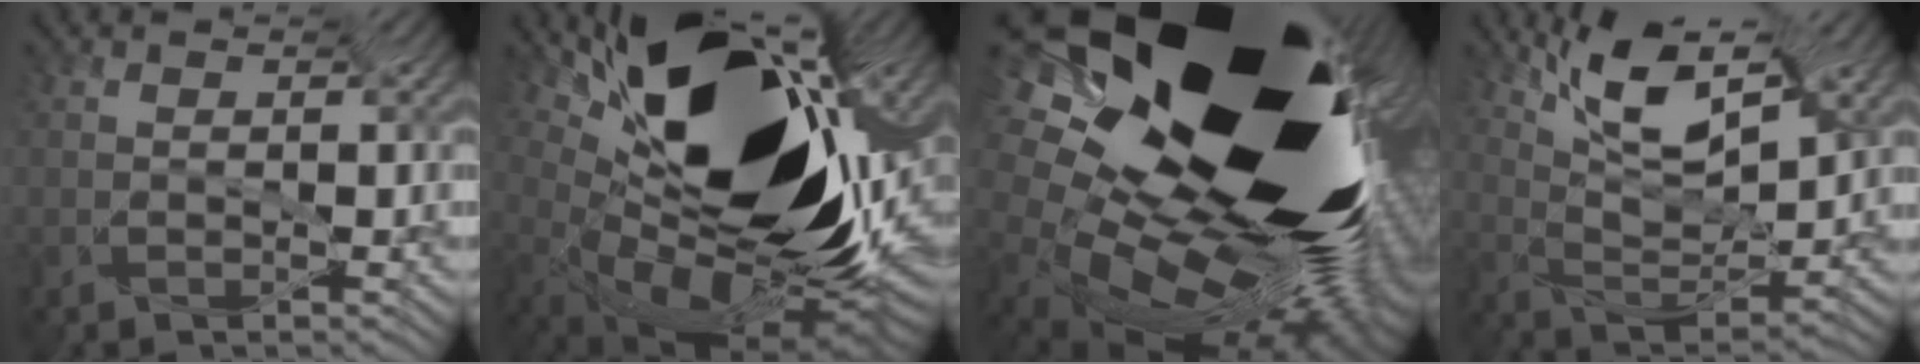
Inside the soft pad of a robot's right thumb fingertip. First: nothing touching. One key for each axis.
{"total": 16.7, "fx": 1.6, "fy": 8.0, "fz": 14.6, "tx": -0.238, "ty": 0.022, "tz": 0.031}
{"total": 17.5, "fx": 0.2, "fy": 12.0, "fz": 12.7, "tx": -0.236, "ty": -0.008, "tz": -0.047}
{"total": 8.2, "fx": 4.0, "fy": 2.3, "fz": 6.7, "tx": -0.140, "ty": 0.018, "tz": 0.087}